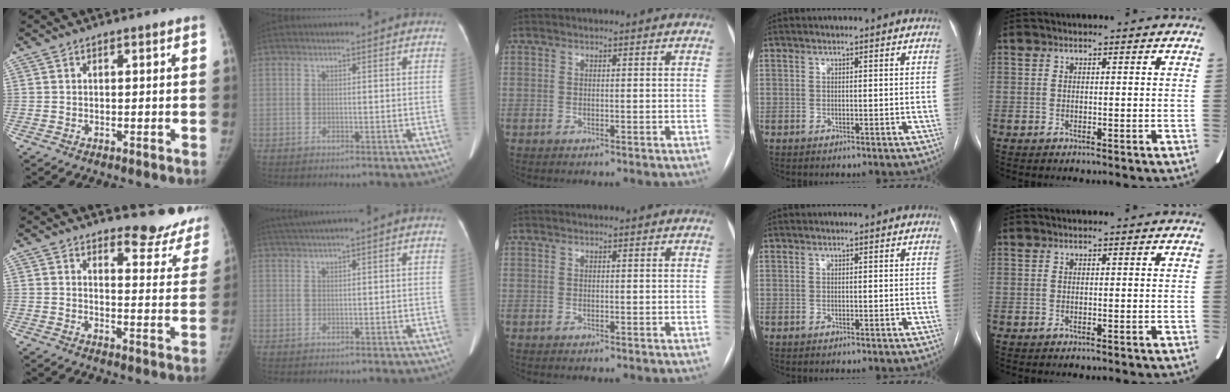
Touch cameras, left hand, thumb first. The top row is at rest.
{"thumb": {"total": 12.2, "force": [11.2, 3.9, 3.0], "torque": [0.008, -0.103, 0.114]}, "index": {"total": 2.3, "force": [1.4, -0.1, 1.8], "torque": [-0.042, 0.021, 0.035]}}